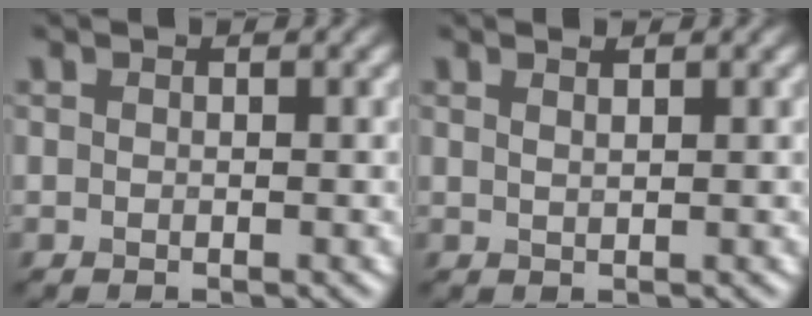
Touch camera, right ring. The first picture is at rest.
{"total": 1.3, "force": [0.9, 0.4, 0.8], "torque": [-0.005, 0.001, 0.009]}